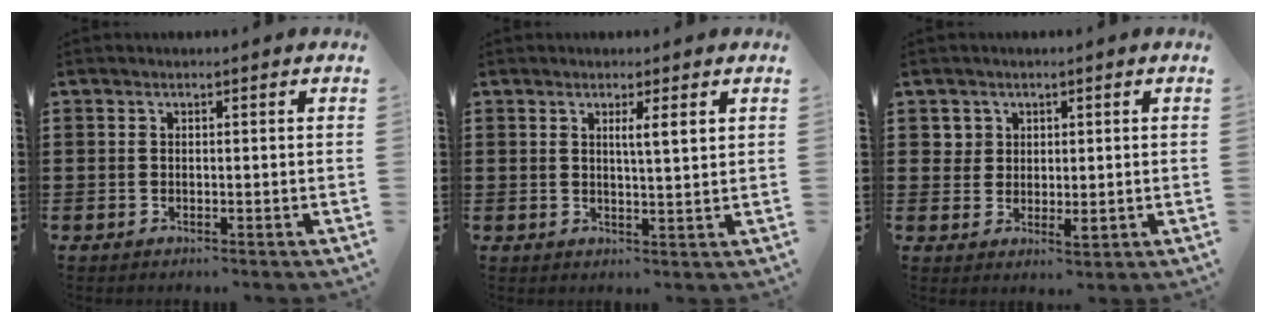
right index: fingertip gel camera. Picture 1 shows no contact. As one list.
[{"total": 2.5, "force": [0.9, 0.0, 2.3], "torque": [-0.048, -0.003, 0.014]}, {"total": 2.6, "force": [1.3, 2.2, 0.8], "torque": [-0.024, 0.009, 0.025]}]